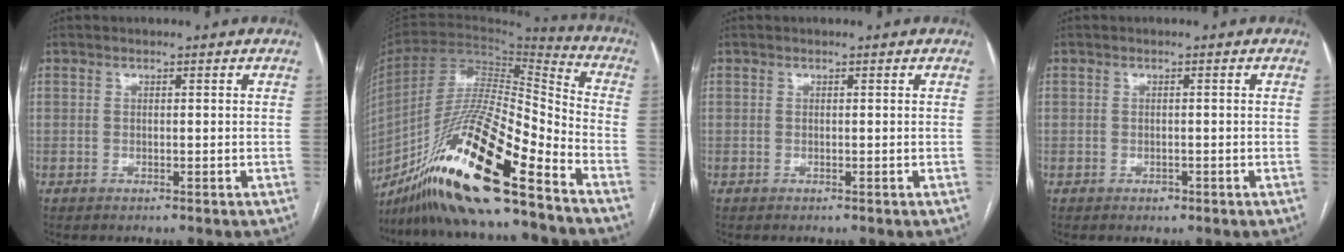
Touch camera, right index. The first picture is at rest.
{"total": 23.0, "force": [-15.4, 1.7, 17.0], "torque": [-0.320, -0.033, -0.283]}
{"total": 0.0}
{"total": 0.9, "force": [-0.5, 0.7, 0.3], "torque": [-0.004, 0.002, -0.005]}